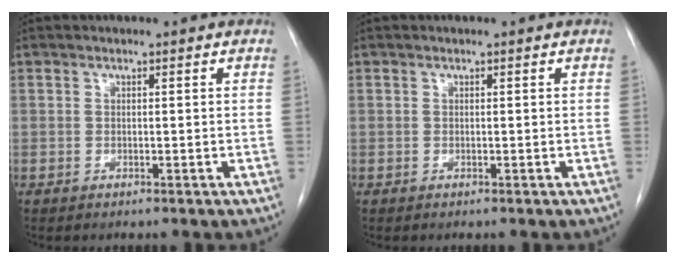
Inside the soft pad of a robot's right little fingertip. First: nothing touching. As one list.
[{"total": 0.0}]